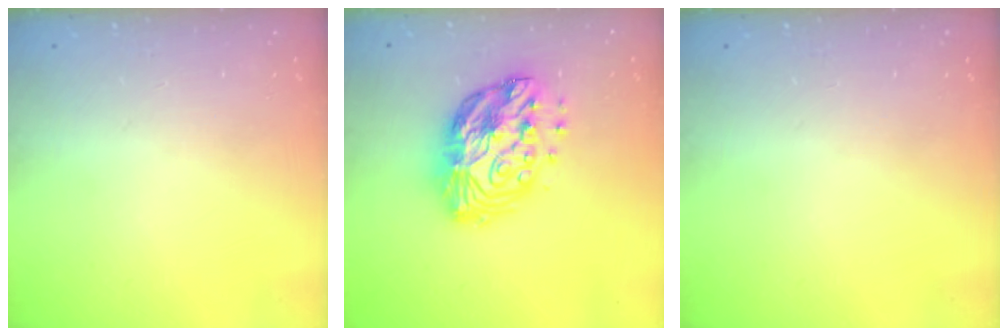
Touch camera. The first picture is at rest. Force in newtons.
{"total": 15.7, "press": 15.6, "slide": 1.2}
{"total": 0.0}